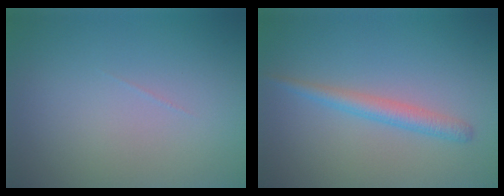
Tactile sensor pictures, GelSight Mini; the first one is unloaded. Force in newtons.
{"total": 2.2, "press": 2.2, "slide": 0.1}